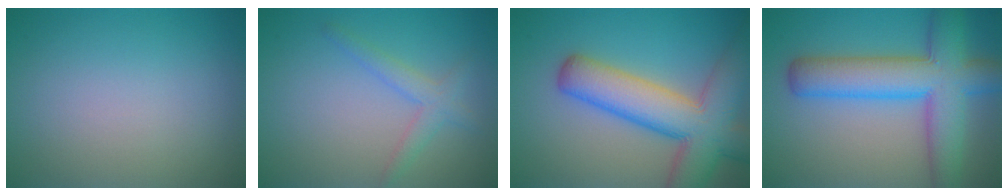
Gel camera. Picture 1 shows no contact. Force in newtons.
{"total": 2.2, "press": 2.2, "slide": 0.1}
{"total": 10.0, "press": 10.0, "slide": 0.7}
{"total": 8.9, "press": 8.9, "slide": 0.4}